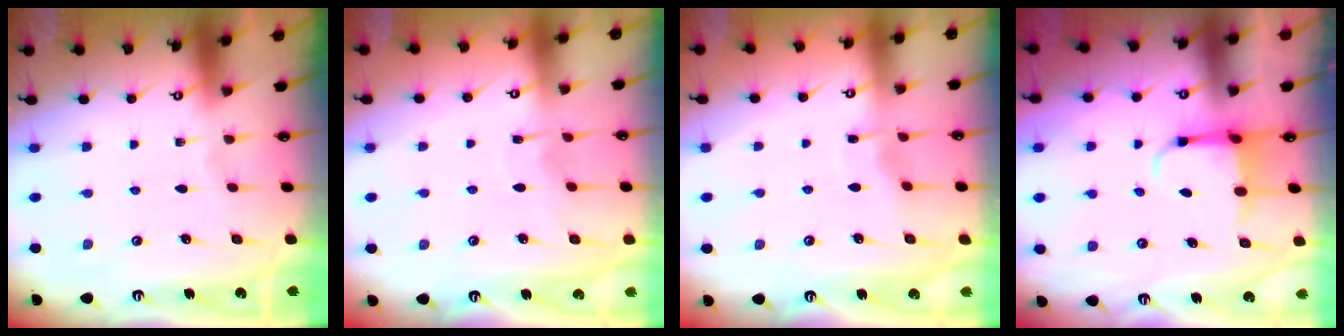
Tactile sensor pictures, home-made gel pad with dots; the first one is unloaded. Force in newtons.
{"total": 4.7, "press": 4.7, "slide": 0.4}
{"total": 4.2, "press": 4.2, "slide": 0.4}
{"total": 4.0, "press": 3.8, "slide": 1.0}